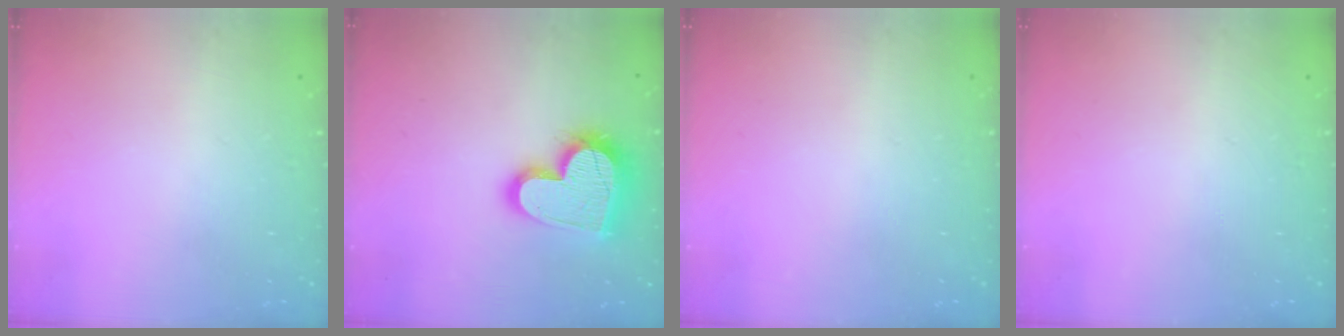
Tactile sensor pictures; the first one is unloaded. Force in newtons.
{"total": 19.3, "press": 19.2, "slide": 1.5}
{"total": 0.0}
{"total": 0.0}